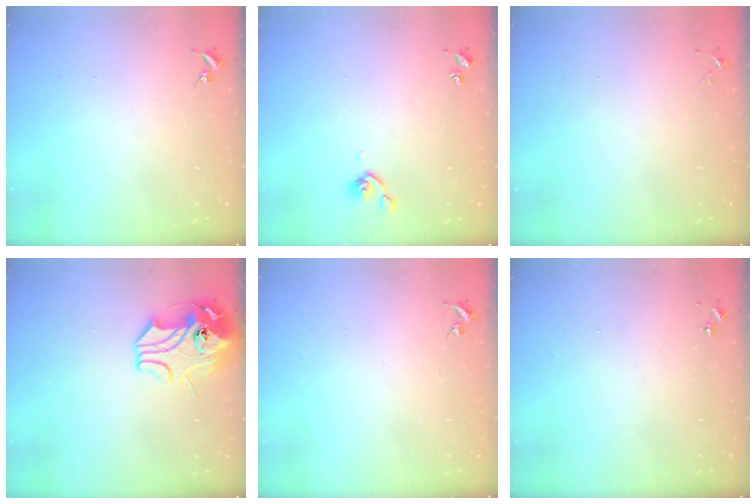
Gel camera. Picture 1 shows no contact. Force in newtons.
{"total": 4.6, "press": 4.5, "slide": 1.0}
{"total": 4.1, "press": 4.0, "slide": 0.5}
{"total": 12.3, "press": 12.2, "slide": 2.0}
{"total": 0.0}
{"total": 0.0}